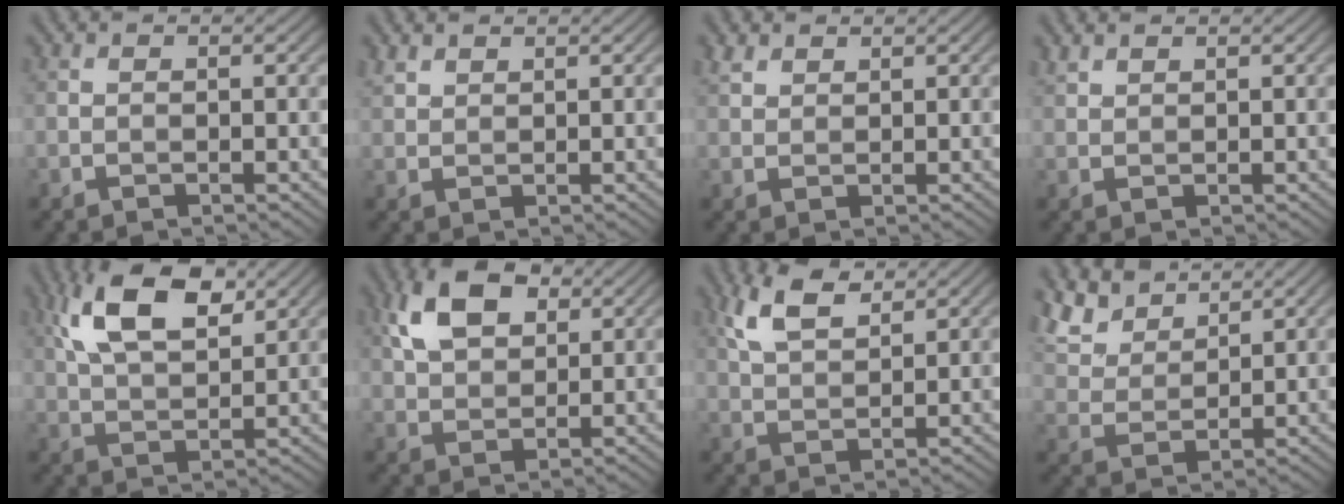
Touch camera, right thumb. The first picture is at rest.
{"total": 2.0, "force": [1.7, 0.9, 0.7], "torque": [-0.019, 0.004, 0.040]}
{"total": 2.1, "force": [1.7, 1.0, 0.7], "torque": [-0.021, 0.006, 0.038]}
{"total": 1.5, "force": [1.3, 0.4, 0.4], "torque": [-0.015, 0.004, 0.033]}
{"total": 11.1, "force": [5.4, 5.1, 8.3], "torque": [-0.176, 0.014, 0.101]}
{"total": 8.4, "force": [3.6, 5.0, 5.7], "torque": [-0.126, 0.013, 0.063]}
{"total": 6.2, "force": [3.7, 2.6, 4.3], "torque": [-0.101, 0.008, 0.076]}
{"total": 7.8, "force": [6.1, 3.1, 3.7], "torque": [-0.099, 0.015, 0.117]}